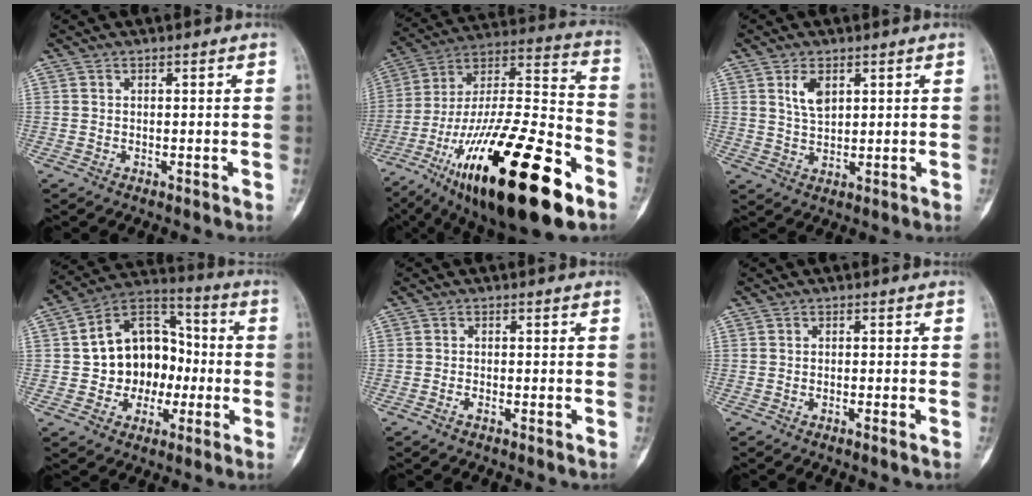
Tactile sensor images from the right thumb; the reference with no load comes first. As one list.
[{"total": 34.2, "force": [-16.8, 10.3, 27.9], "torque": [-0.476, 0.056, -0.276]}, {"total": 4.5, "force": [2.0, 2.4, 3.2], "torque": [-0.054, -0.010, 0.041]}, {"total": 15.1, "force": [-1.3, 11.9, 9.3], "torque": [-0.088, 0.039, -0.026]}, {"total": 1.1, "force": [-0.8, 0.3, 0.7], "torque": [-0.019, 0.006, -0.016]}, {"total": 1.2, "force": [-0.7, -0.1, 0.9], "torque": [-0.024, 0.003, -0.013]}]